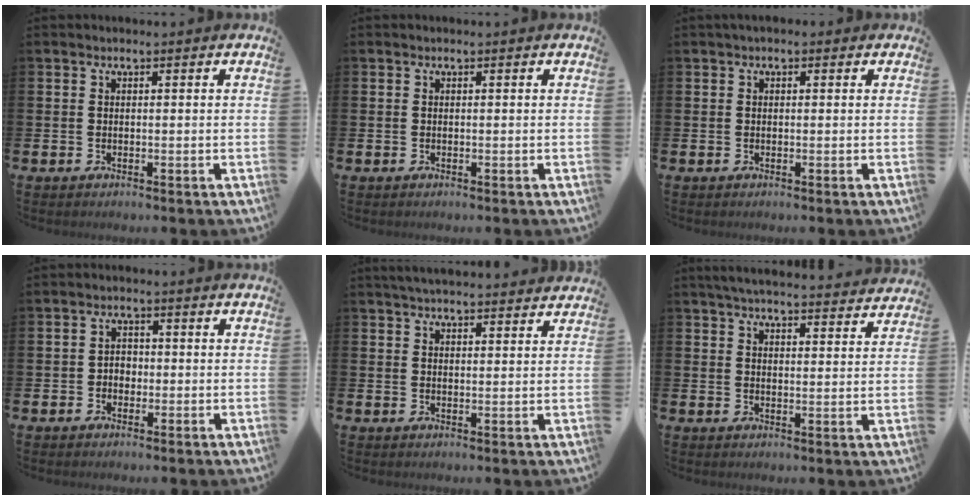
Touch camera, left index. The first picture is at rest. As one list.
[{"total": 0.0}, {"total": 0.7, "force": [0.2, 0.6, 0.4], "torque": [-0.006, 0.007, 0.002]}, {"total": 2.1, "force": [-0.4, 1.8, 1.0], "torque": [-0.008, 0.002, -0.015]}, {"total": 3.8, "force": [3.6, 0.4, 0.9], "torque": [-0.023, -0.013, 0.068]}, {"total": 4.9, "force": [4.8, 0.3, 0.9], "torque": [-0.029, -0.028, 0.085]}]